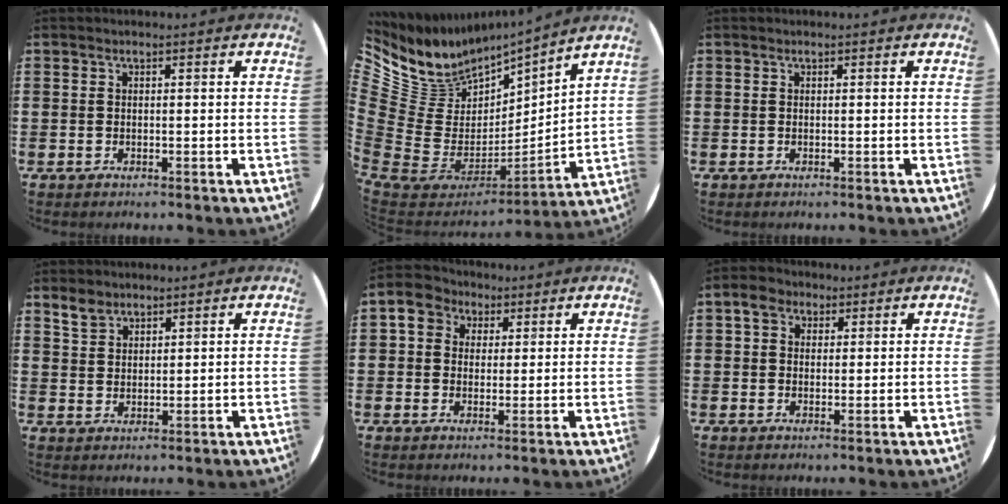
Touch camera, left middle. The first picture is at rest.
{"total": 6.8, "force": [3.7, 5.6, 0.7], "torque": [-0.069, -0.052, 0.072]}
{"total": 0.0}
{"total": 2.5, "force": [2.2, 1.2, 0.4], "torque": [-0.012, 0.001, 0.043]}
{"total": 4.1, "force": [2.2, 3.4, 0.6], "torque": [-0.021, 0.014, 0.038]}
{"total": 2.7, "force": [1.6, 2.0, 0.9], "torque": [-0.017, 0.008, 0.028]}